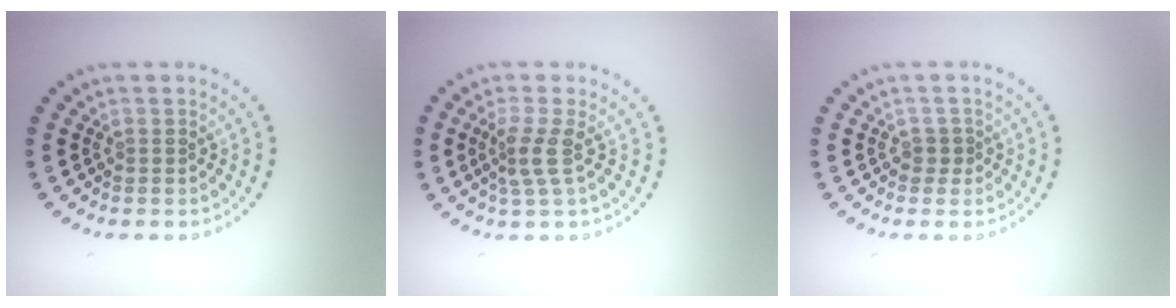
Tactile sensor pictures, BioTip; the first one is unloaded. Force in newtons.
{"total": 2.3, "press": 1.6, "slide": 1.7}
{"total": 0.7, "press": 0.5, "slide": 0.5}